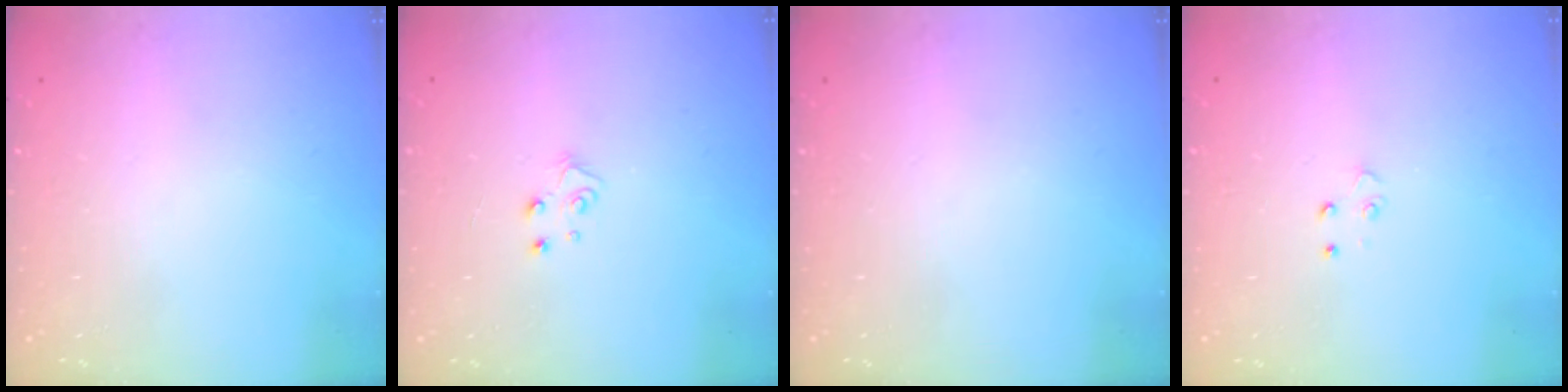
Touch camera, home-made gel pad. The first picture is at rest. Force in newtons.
{"total": 4.0, "press": 4.0, "slide": 0.2}
{"total": 0.0}
{"total": 3.5, "press": 3.5, "slide": 0.3}